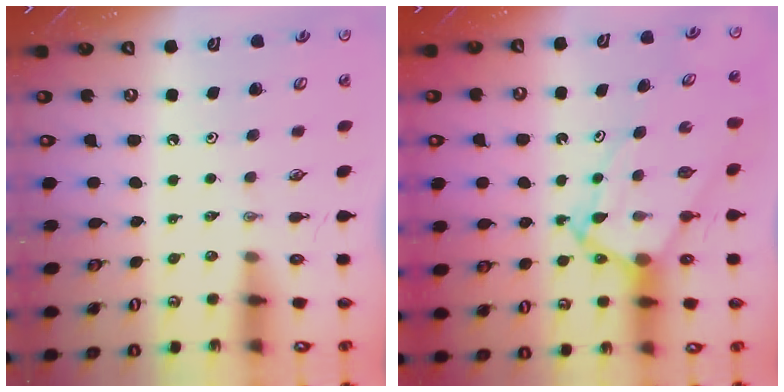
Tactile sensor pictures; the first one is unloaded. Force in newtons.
{"total": 8.2, "press": 8.2, "slide": 0.8}